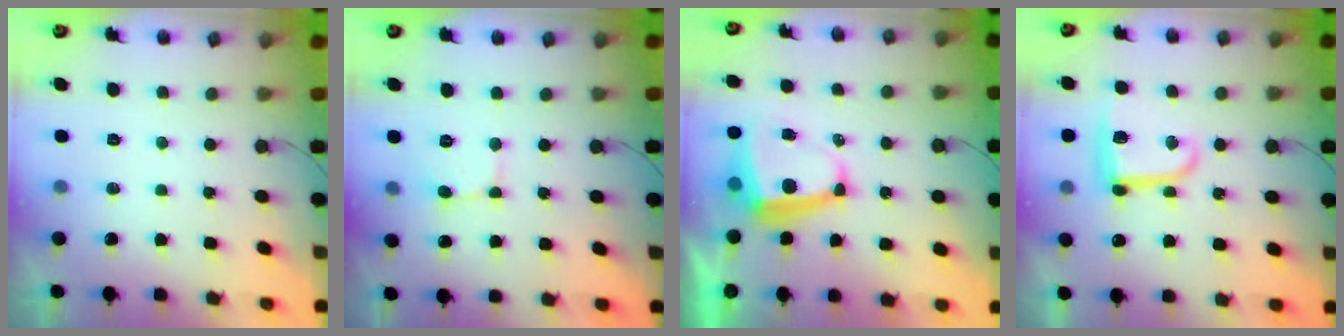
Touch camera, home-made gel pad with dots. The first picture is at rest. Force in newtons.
{"total": 2.4, "press": 2.4, "slide": 0.2}
{"total": 6.8, "press": 6.7, "slide": 1.2}
{"total": 10.3, "press": 10.3, "slide": 0.5}